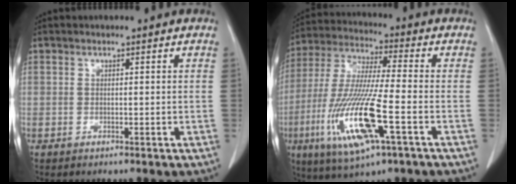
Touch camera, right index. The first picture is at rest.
{"total": 16.8, "force": [-5.7, 1.8, 15.7], "torque": [-0.331, -0.026, -0.103]}